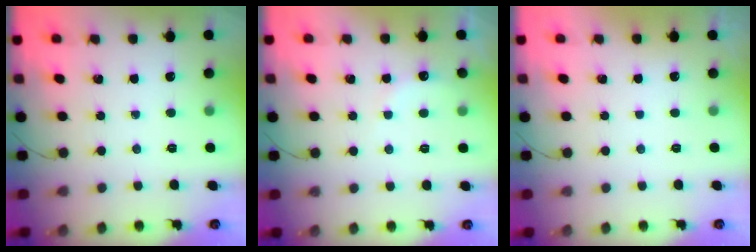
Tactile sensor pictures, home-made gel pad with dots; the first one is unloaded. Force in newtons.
{"total": 5.5, "press": 5.4, "slide": 1.0}
{"total": 3.0, "press": 3.0, "slide": 0.1}